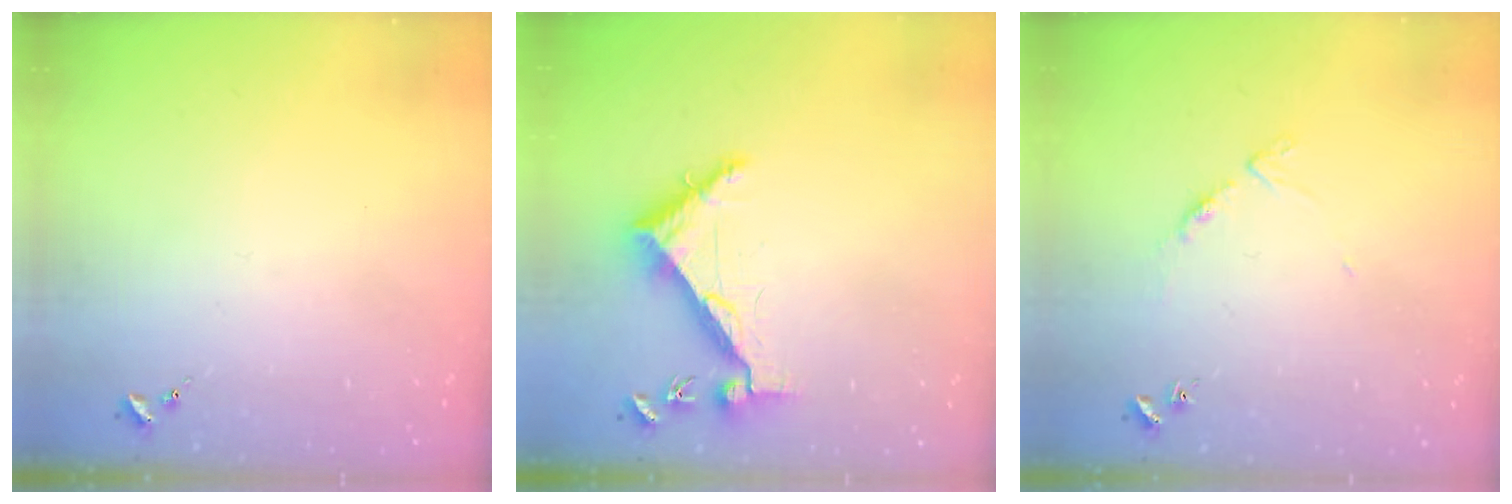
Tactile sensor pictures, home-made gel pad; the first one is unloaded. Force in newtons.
{"total": 6.2, "press": 6.2, "slide": 0.7}
{"total": 5.5, "press": 5.5, "slide": 0.4}